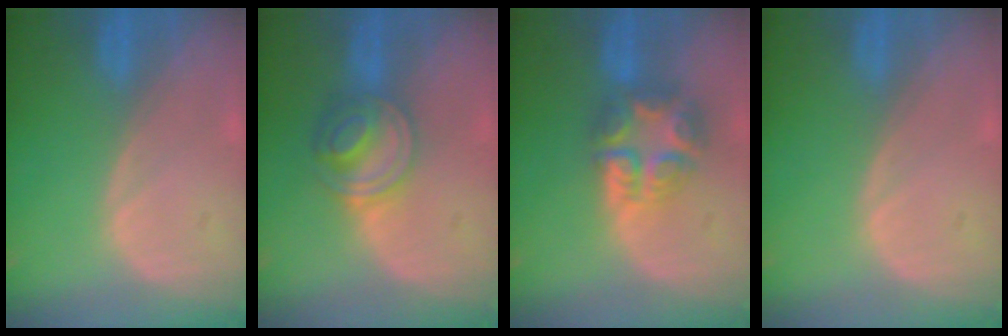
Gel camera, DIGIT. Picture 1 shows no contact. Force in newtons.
{"total": 5.7, "press": 5.7, "slide": 0.4}
{"total": 7.7, "press": 6.7, "slide": 3.7}
{"total": 0.0}